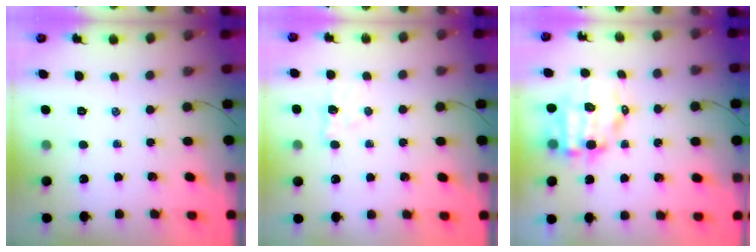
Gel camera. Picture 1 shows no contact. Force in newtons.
{"total": 4.7, "press": 4.6, "slide": 1.0}
{"total": 8.7, "press": 8.4, "slide": 2.3}